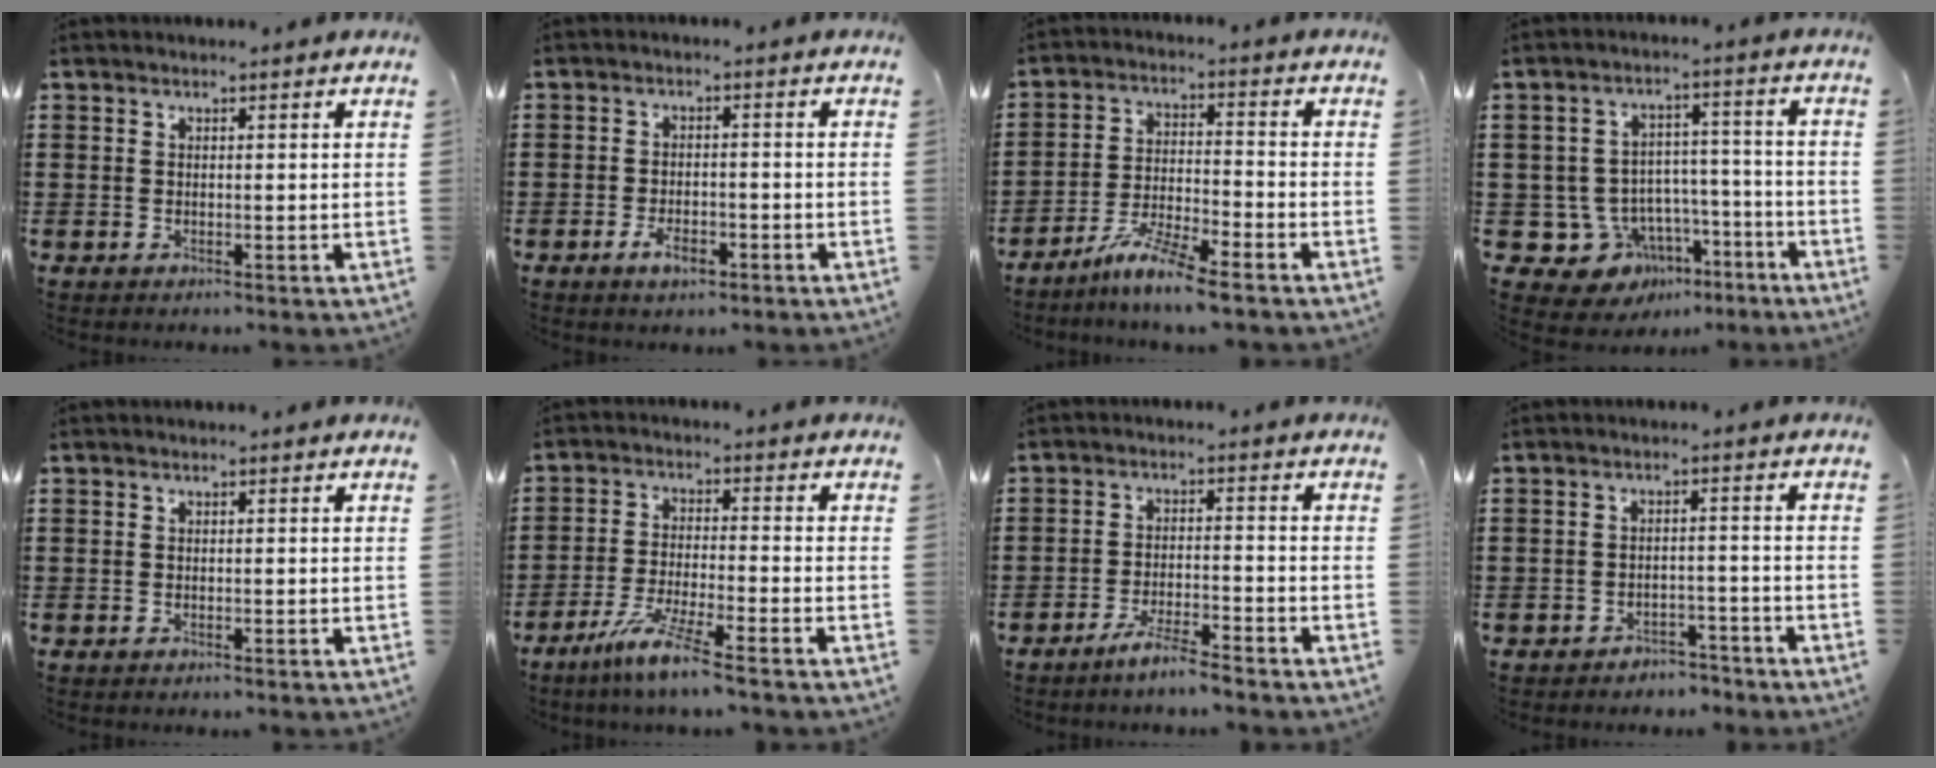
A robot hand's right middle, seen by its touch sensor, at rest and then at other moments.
{"total": 3.6, "force": [-2.1, 1.4, 2.5], "torque": [-0.050, 0.001, -0.040]}
{"total": 6.9, "force": [-6.0, -0.3, 3.5], "torque": [-0.073, -0.012, -0.115]}
{"total": 7.5, "force": [-4.0, 6.2, 1.3], "torque": [-0.050, 0.020, -0.069]}
{"total": 0.0}
{"total": 6.7, "force": [-5.2, -0.1, 4.3], "torque": [-0.088, -0.011, -0.097]}
{"total": 4.3, "force": [-3.8, -0.1, 1.9], "torque": [-0.039, -0.001, -0.074]}
{"total": 2.7, "force": [-2.7, 0.5, -0.2], "torque": [-0.005, 0.002, -0.059]}